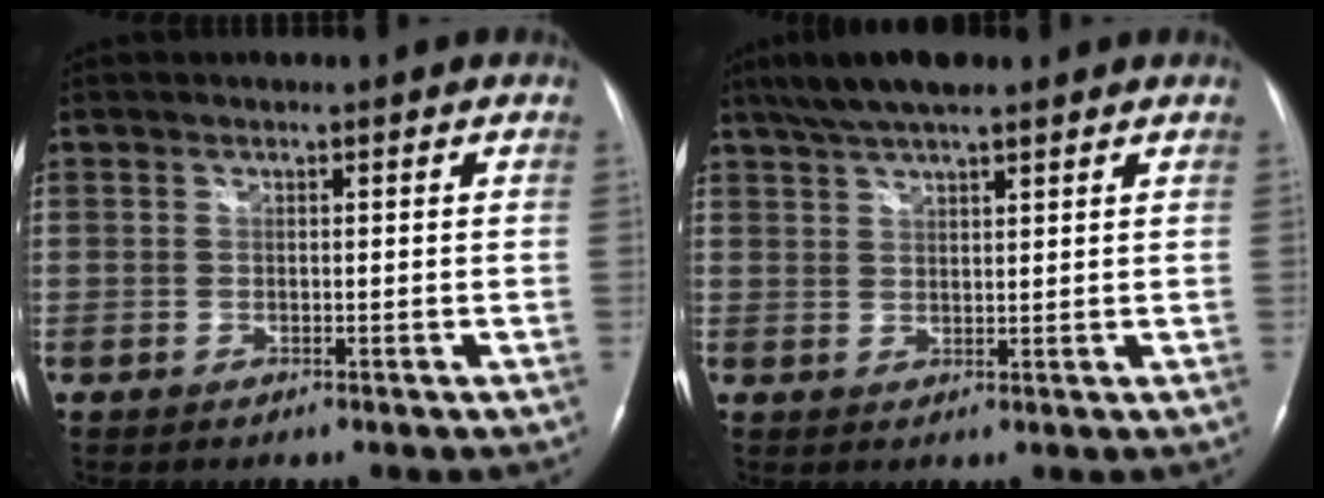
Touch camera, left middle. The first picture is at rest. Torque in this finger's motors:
{"motor_torque": [0.59, -0.48, 0.03, 0.04]}